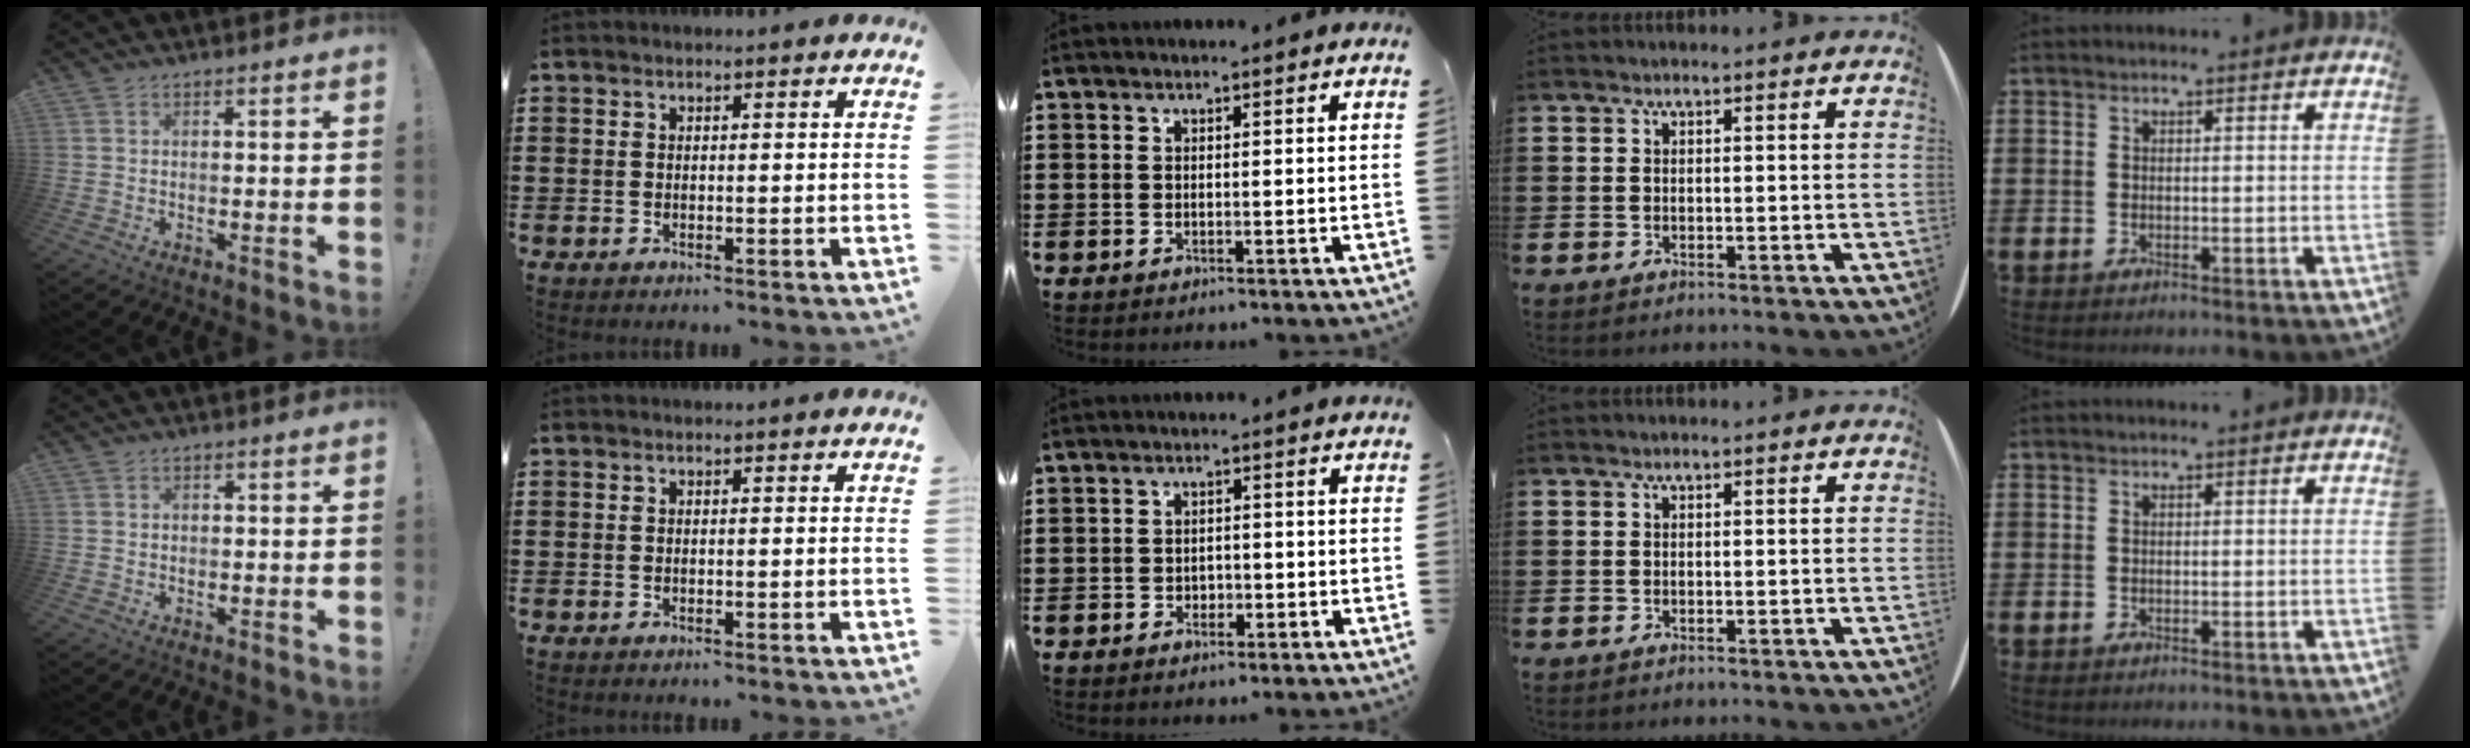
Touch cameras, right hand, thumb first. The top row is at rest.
{"thumb": {"total": 0.8, "force": [0.1, 0.7, 0.3], "torque": [-0.004, 0.002, 0.002]}, "middle": {"total": 1.5, "force": [-1.0, 1.0, 0.4], "torque": [-0.013, 0.001, -0.023]}}